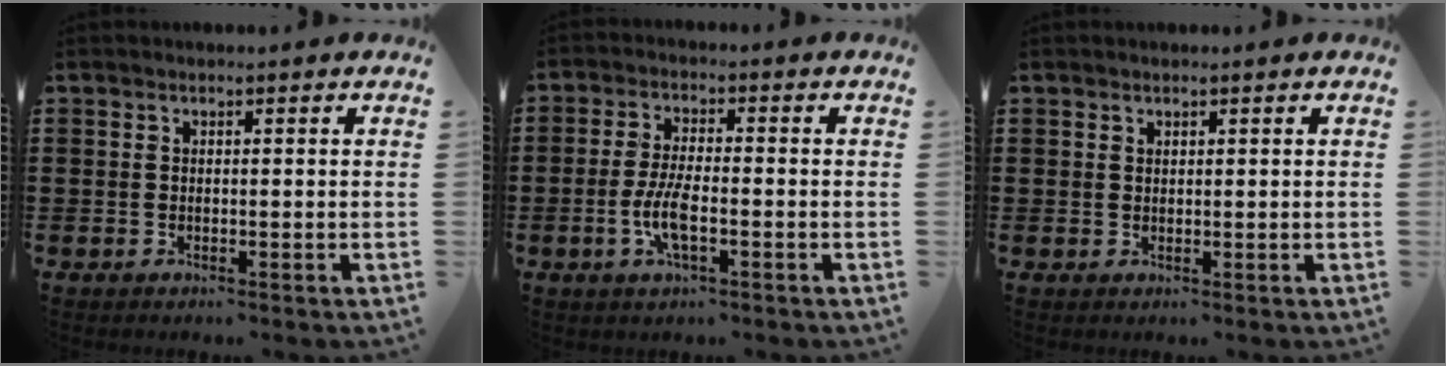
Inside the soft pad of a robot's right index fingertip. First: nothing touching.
{"total": 5.4, "force": [-1.5, 1.5, 5.0], "torque": [-0.117, -0.008, -0.035]}
{"total": 0.7, "force": [0.6, 0.4, 0.1], "torque": [-0.004, 0.002, 0.012]}